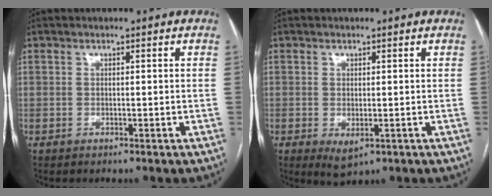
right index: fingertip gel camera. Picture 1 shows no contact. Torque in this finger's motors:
{"motor_torque": [0.48, -0.21, 0.14, 0.03]}